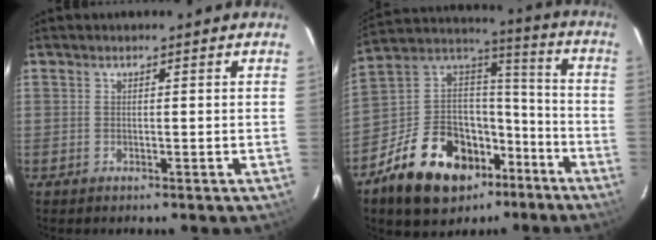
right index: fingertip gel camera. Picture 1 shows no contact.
{"total": 23.8, "force": [-13.1, 14.8, 13.2], "torque": [-0.279, 0.045, -0.198]}